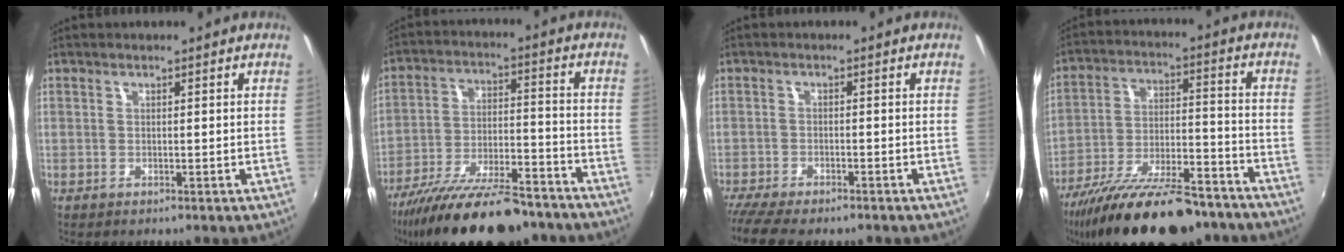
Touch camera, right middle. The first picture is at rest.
{"total": 22.0, "force": [-17.6, 6.3, 11.6], "torque": [-0.212, -0.031, -0.266]}
{"total": 8.5, "force": [-7.3, 1.7, 4.1], "torque": [-0.106, -0.040, -0.125]}
{"total": 24.7, "force": [-19.2, 7.5, 13.5], "torque": [-0.242, -0.033, -0.287]}